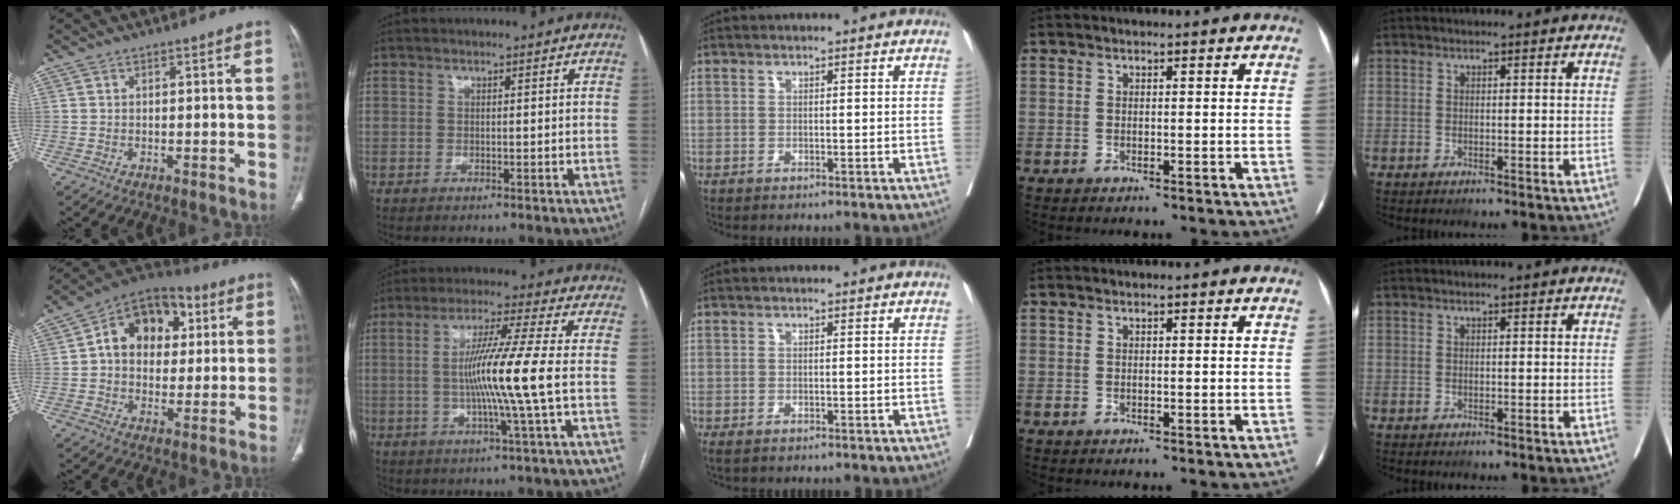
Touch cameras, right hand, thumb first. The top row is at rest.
{"thumb": {"total": 14.8, "force": [3.3, 10.9, 9.5], "torque": [-0.101, 0.014, 0.042]}, "index": {"total": 10.7, "force": [-1.0, -1.9, 10.5], "torque": [-0.194, -0.006, -0.019]}, "middle": {"total": 1.3, "force": [-1.0, 0.4, 0.7], "torque": [-0.010, -0.006, -0.015]}}